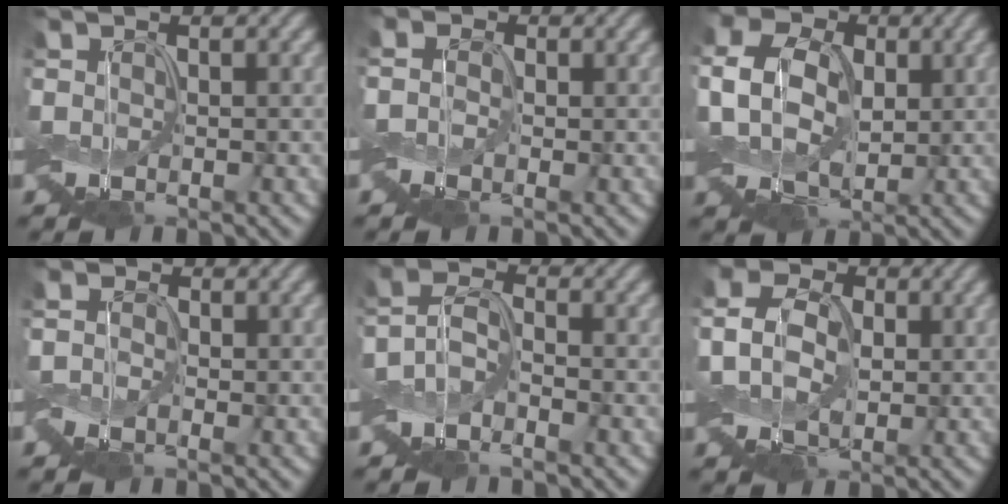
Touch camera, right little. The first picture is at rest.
{"total": 1.5, "force": [-0.2, 1.3, 0.7], "torque": [-0.022, 0.010, -0.013]}
{"total": 8.0, "force": [0.8, 6.2, 5.1], "torque": [-0.126, 0.016, 0.002]}
{"total": 1.6, "force": [-0.5, 1.4, 0.6], "torque": [-0.018, 0.005, -0.017]}
{"total": 2.3, "force": [-1.1, 1.2, 1.7], "torque": [-0.031, 0.008, -0.033]}
{"total": 5.9, "force": [0.5, 4.6, 3.6], "torque": [-0.082, 0.015, -0.012]}